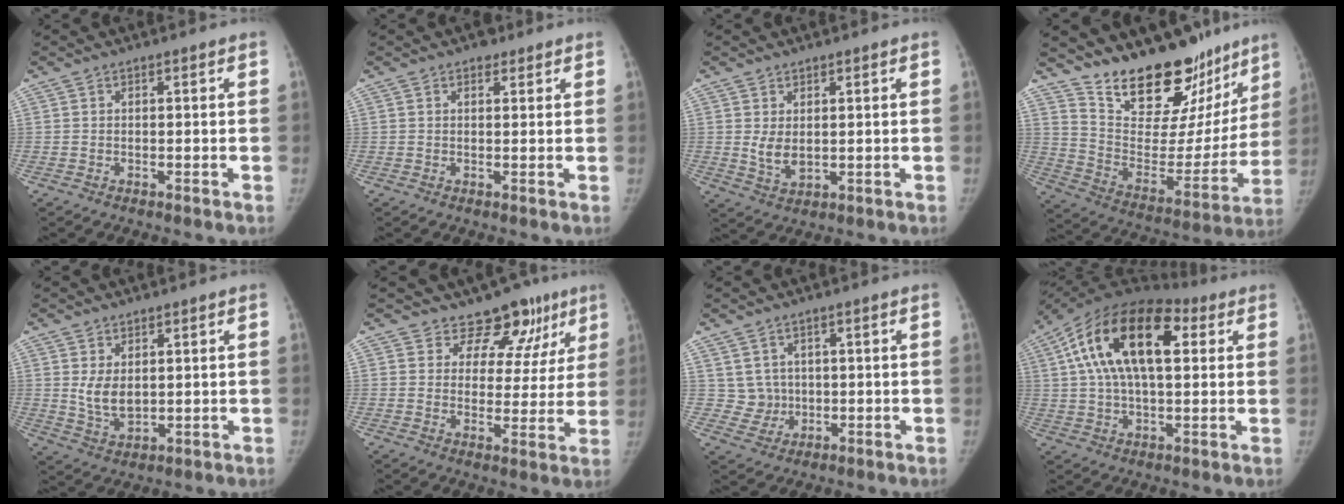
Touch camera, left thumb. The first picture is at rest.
{"total": 1.9, "force": [1.2, 1.2, 0.7], "torque": [0.005, -0.004, 0.011]}
{"total": 3.9, "force": [0.7, 2.5, 2.9], "torque": [-0.042, -0.015, 0.022]}
{"total": 25.4, "force": [19.9, 11.2, 11.2], "torque": [-0.124, -0.115, 0.303]}
{"total": 5.4, "force": [1.3, 3.5, 3.9], "torque": [-0.053, -0.019, 0.035]}
{"total": 11.1, "force": [8.2, 6.9, 2.9], "torque": [0.020, -0.041, 0.092]}
{"total": 4.1, "force": [0.9, 3.9, 0.8], "torque": [0.009, -0.005, 0.021]}
{"total": 20.9, "force": [5.9, 10.8, 16.9], "torque": [-0.294, 0.030, 0.088]}